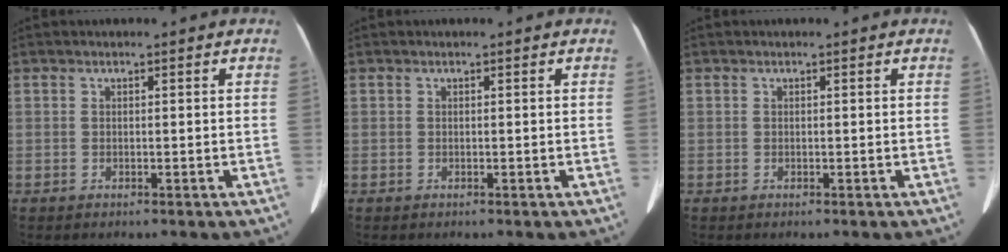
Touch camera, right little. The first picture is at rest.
{"total": 0.0}
{"total": 0.0}